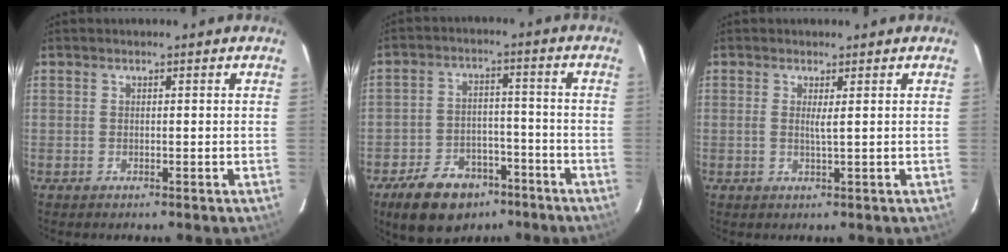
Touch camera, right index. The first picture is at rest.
{"total": 13.1, "force": [-8.8, 7.8, 5.7], "torque": [-0.133, 0.014, -0.124]}
{"total": 0.6, "force": [0.0, -0.2, 0.6], "torque": [-0.011, 0.000, -0.002]}